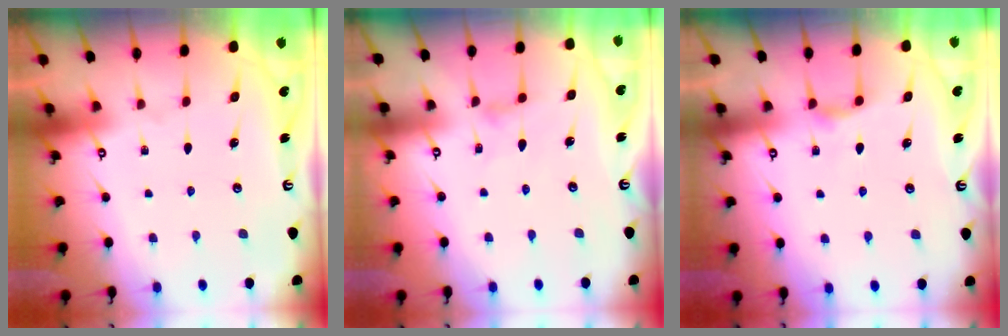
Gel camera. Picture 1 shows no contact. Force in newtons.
{"total": 1.2, "press": 1.2, "slide": 0.3}
{"total": 2.6, "press": 2.5, "slide": 0.4}